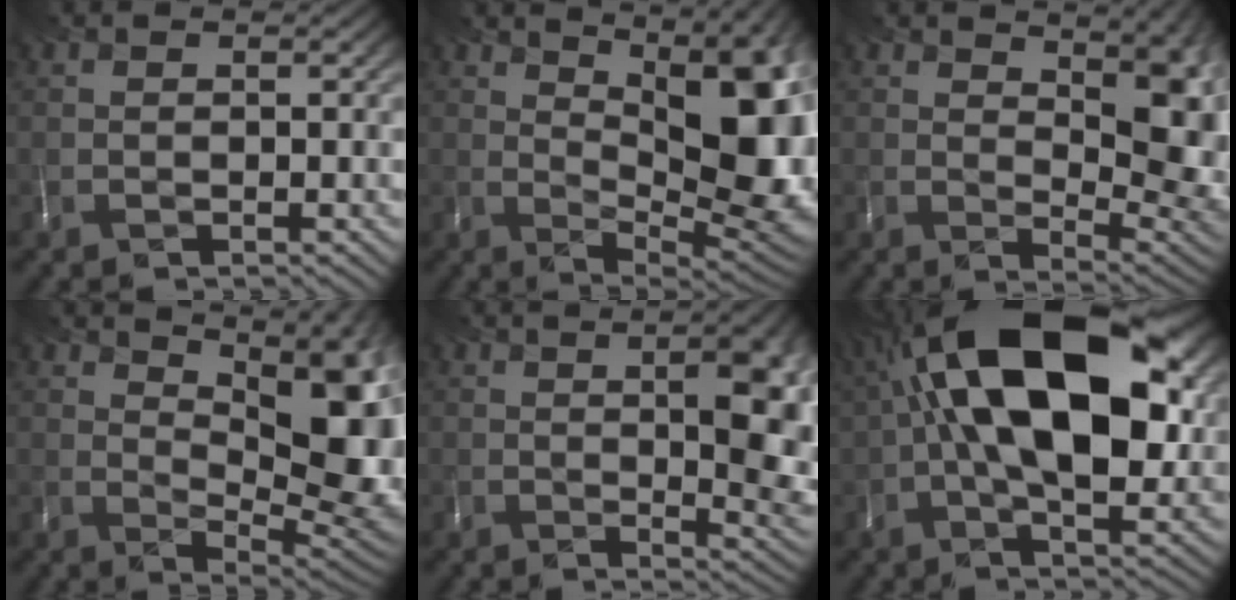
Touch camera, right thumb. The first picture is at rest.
{"total": 15.2, "force": [4.9, 6.1, 13.0], "torque": [-0.170, 0.020, 0.079]}
{"total": 12.9, "force": [4.6, 6.1, 10.3], "torque": [-0.119, 0.003, 0.069]}
{"total": 14.0, "force": [5.5, 5.8, 11.5], "torque": [-0.152, 0.020, 0.084]}
{"total": 11.5, "force": [2.1, 4.2, 10.5], "torque": [-0.127, 0.009, 0.031]}
{"total": 19.0, "force": [3.1, 9.7, 16.0], "torque": [-0.273, 0.029, 0.028]}